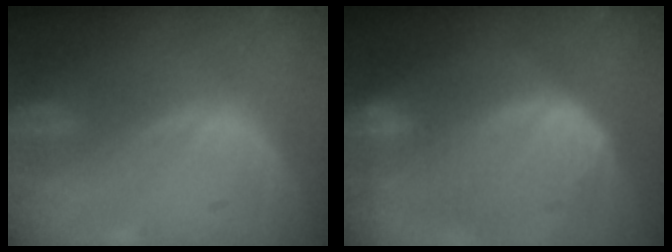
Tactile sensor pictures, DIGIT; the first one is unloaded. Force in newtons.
{"total": 10.3, "press": 8.9, "slide": 5.2}